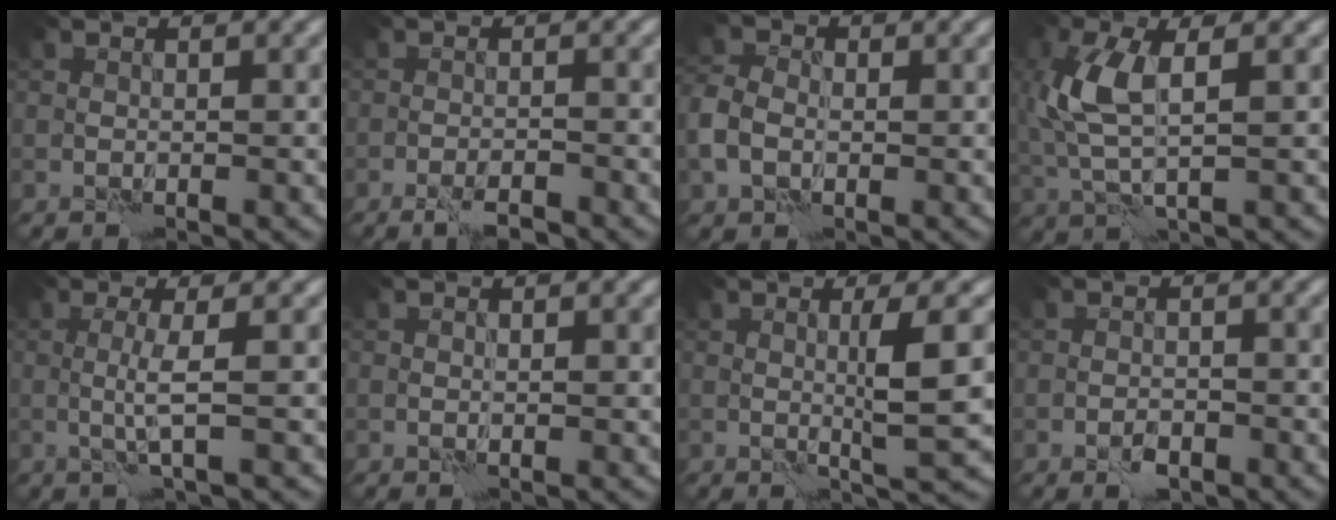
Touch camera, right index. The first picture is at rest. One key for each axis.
{"total": 2.5, "fx": -1.9, "fy": 0.2, "fz": 1.5, "tx": -0.030, "ty": -0.003, "tz": -0.035}
{"total": 3.3, "fx": -0.6, "fy": 2.5, "fz": 2.1, "tx": -0.057, "ty": 0.000, "tz": -0.022}
{"total": 5.4, "fx": 1.2, "fy": 2.0, "fz": 4.9, "tx": -0.125, "ty": 0.003, "tz": 0.022}
{"total": 2.2, "fx": 0.4, "fy": 0.0, "fz": 2.1, "tx": -0.043, "ty": -0.008, "tz": 0.005}
{"total": 0.6, "fx": 0.4, "fy": 0.2, "fz": 0.4, "tx": -0.002, "ty": -0.005, "tz": 0.008}
{"total": 4.1, "fx": 0.6, "fy": 0.1, "fz": 4.1, "tx": -0.066, "ty": -0.004, "tz": 0.013}
{"total": 1.2, "fx": -0.7, "fy": 0.6, "fz": 0.8, "tx": -0.010, "ty": -0.001, "tz": -0.014}